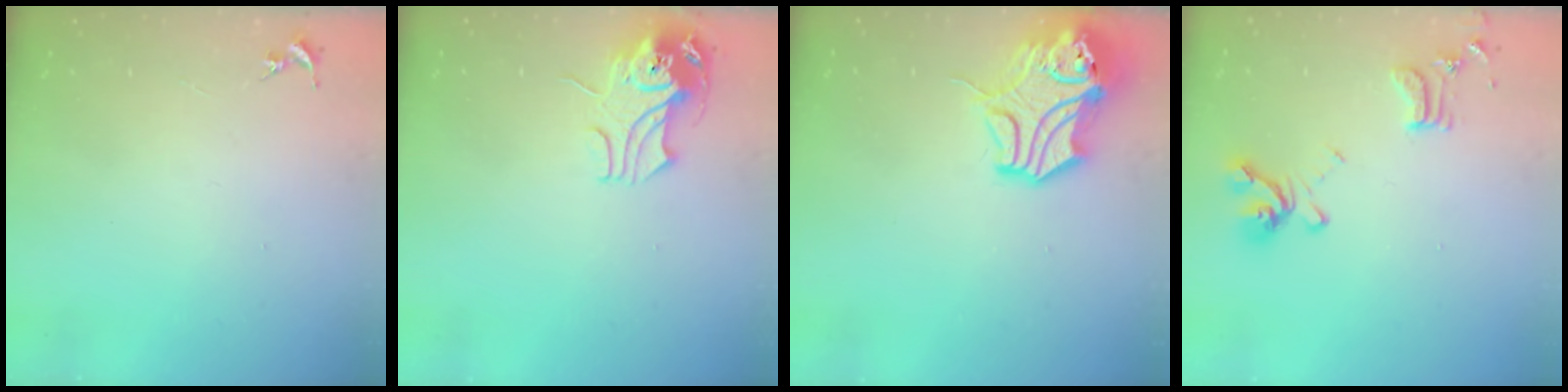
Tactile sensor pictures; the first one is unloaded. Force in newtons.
{"total": 11.0, "press": 10.9, "slide": 1.5}
{"total": 14.2, "press": 14.1, "slide": 1.9}
{"total": 15.5, "press": 15.4, "slide": 1.5}